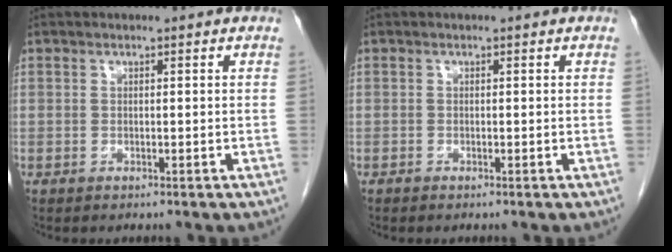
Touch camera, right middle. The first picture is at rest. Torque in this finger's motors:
{"motor_torque": [-0.30, 0.17, 0.00, -0.01]}